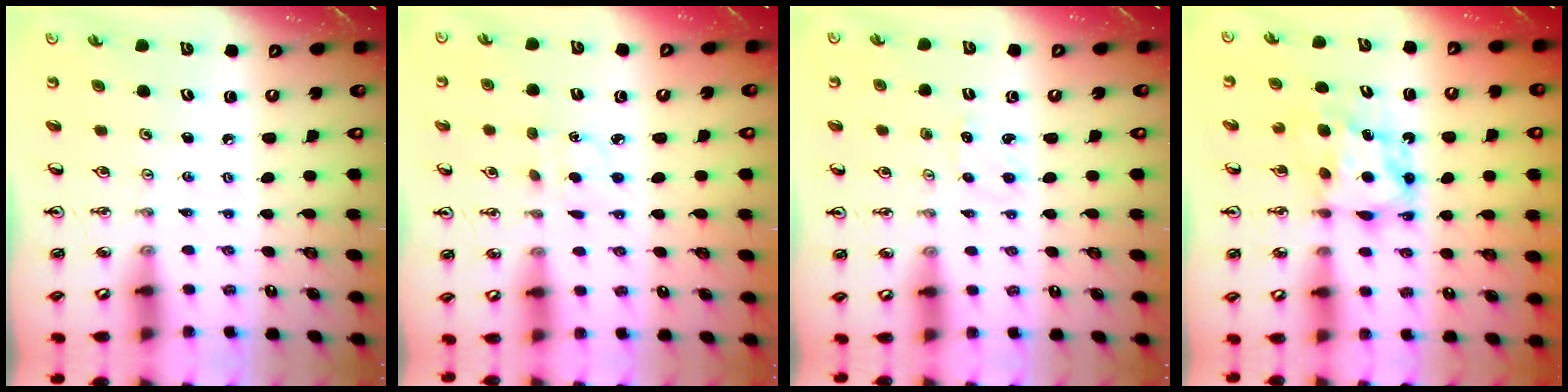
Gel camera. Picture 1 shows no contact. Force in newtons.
{"total": 2.7, "press": 2.7, "slide": 0.4}
{"total": 3.1, "press": 3.0, "slide": 0.4}
{"total": 7.1, "press": 7.0, "slide": 0.7}